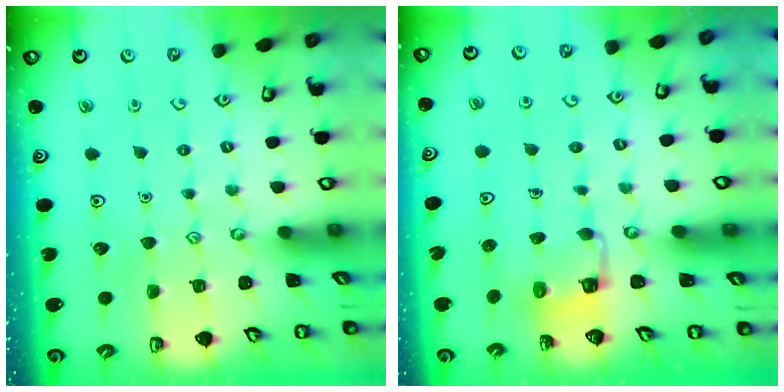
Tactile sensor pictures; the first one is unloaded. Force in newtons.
{"total": 2.8, "press": 2.8, "slide": 0.2}